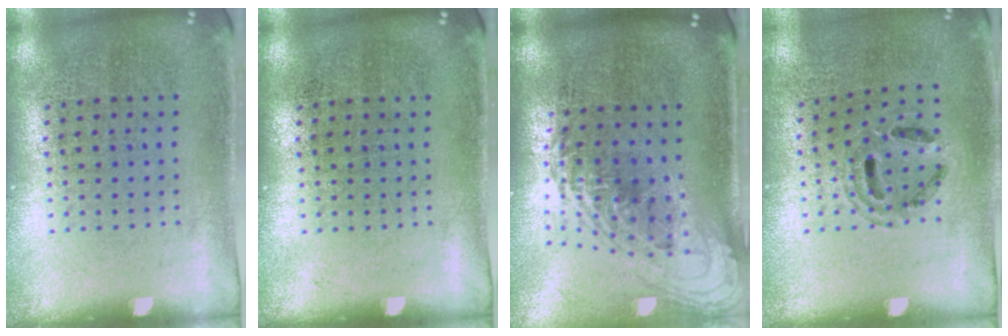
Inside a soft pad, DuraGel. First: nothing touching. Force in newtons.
{"total": 0.0}
{"total": 2.2, "press": 1.6, "slide": 1.5}
{"total": 0.9, "press": 0.9, "slide": 0.1}